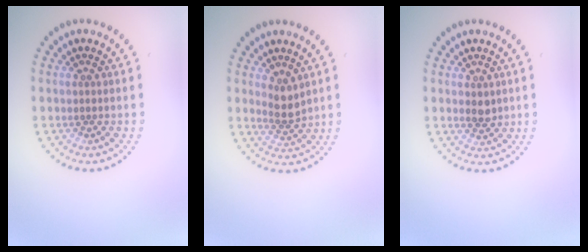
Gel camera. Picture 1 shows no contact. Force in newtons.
{"total": 2.1, "press": 1.7, "slide": 1.2}
{"total": 1.2, "press": 1.2, "slide": 0.3}